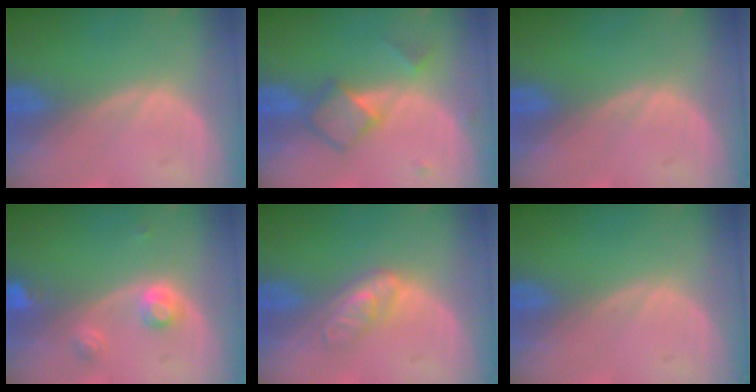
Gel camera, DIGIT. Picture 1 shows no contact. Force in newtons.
{"total": 4.9, "press": 4.7, "slide": 1.3}
{"total": 0.0}
{"total": 3.3, "press": 3.2, "slide": 0.8}
{"total": 4.7, "press": 3.9, "slide": 2.5}
{"total": 0.0}